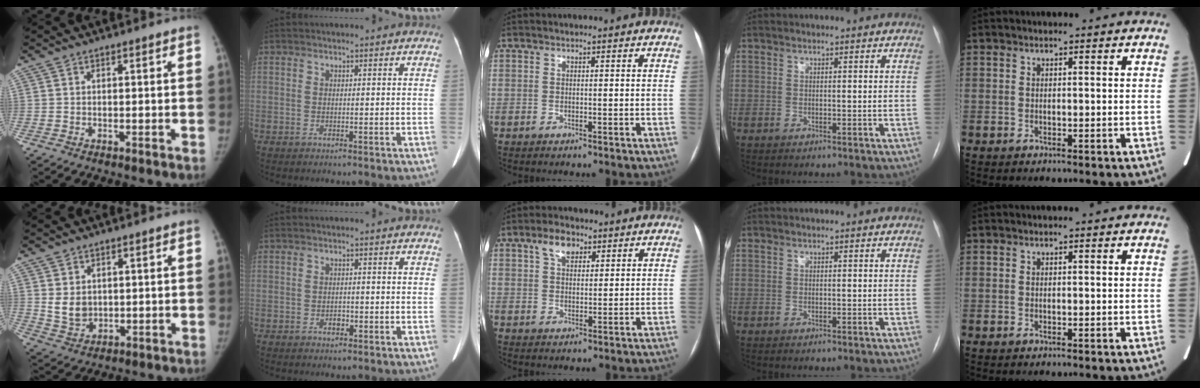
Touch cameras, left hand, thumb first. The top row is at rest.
{"thumb": {"total": 4.9, "force": [1.0, 3.9, 2.7], "torque": [-0.027, -0.015, 0.031]}, "index": {"total": 1.1, "force": [-0.5, 0.7, 0.6], "torque": [-0.012, 0.003, -0.005]}, "middle": {"total": 4.5, "force": [2.6, 2.6, 2.7], "torque": [-0.052, 0.015, 0.048]}}